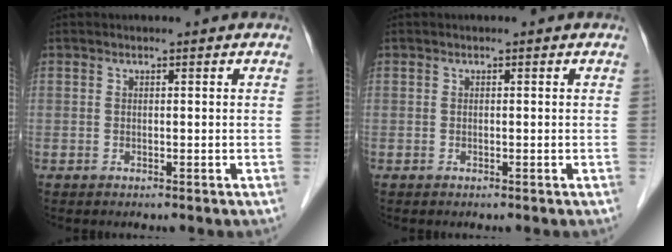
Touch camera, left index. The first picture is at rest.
{"total": 0.0}